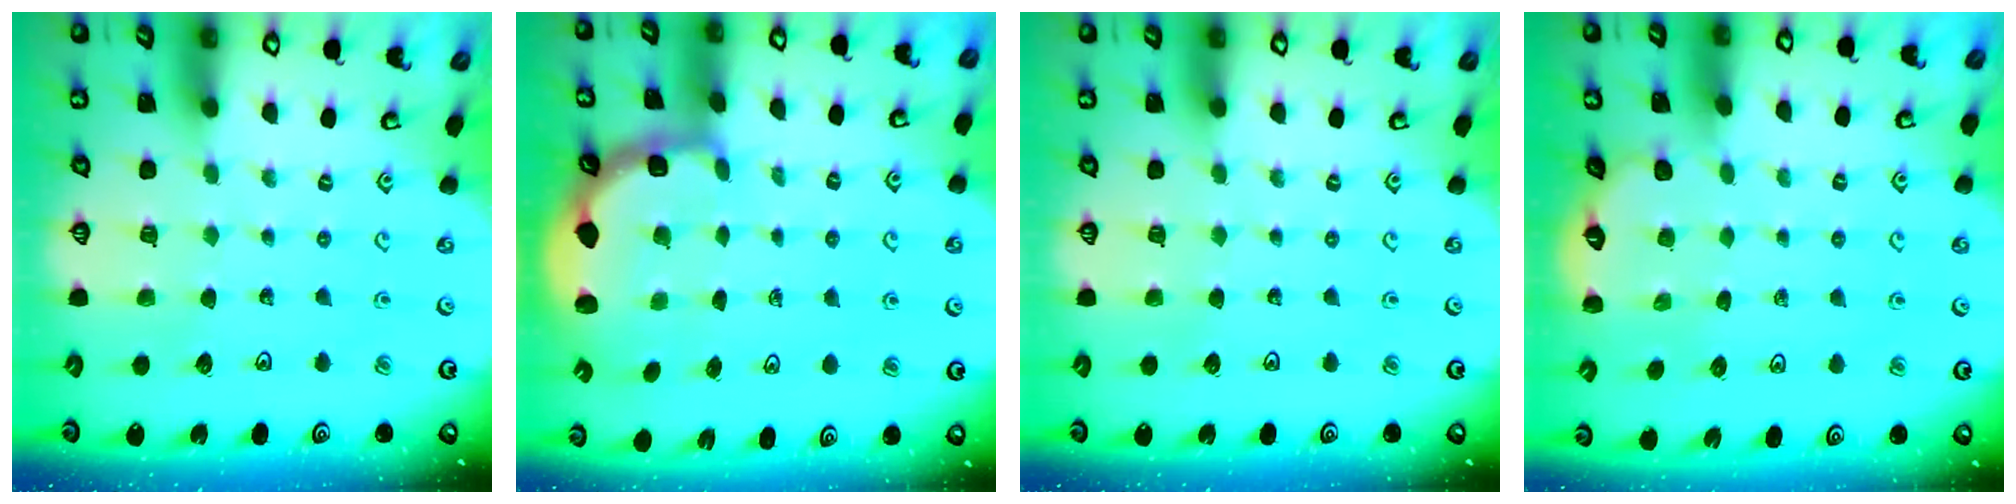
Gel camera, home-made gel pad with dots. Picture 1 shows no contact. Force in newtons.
{"total": 2.8, "press": 2.0, "slide": 2.0}
{"total": 0.0}
{"total": 1.5, "press": 1.0, "slide": 1.1}